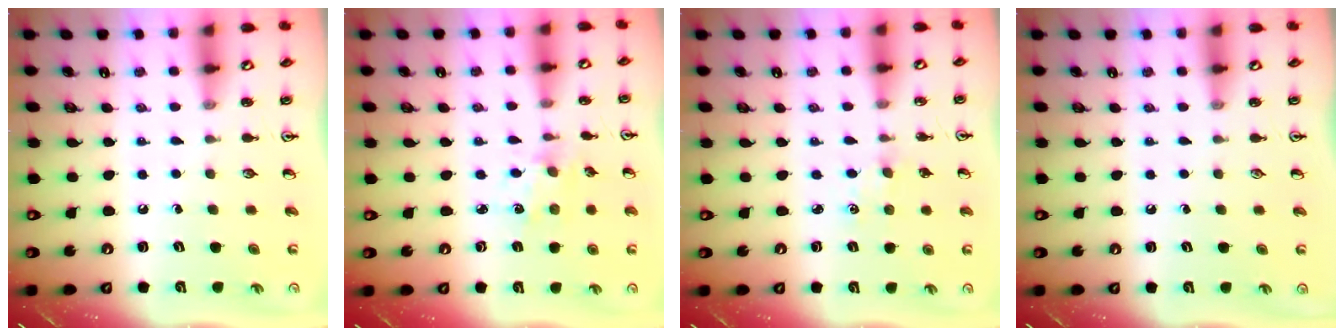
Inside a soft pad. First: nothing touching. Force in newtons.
{"total": 2.0, "press": 2.0, "slide": 0.5}
{"total": 0.7, "press": 0.7, "slide": 0.1}
{"total": 0.0}